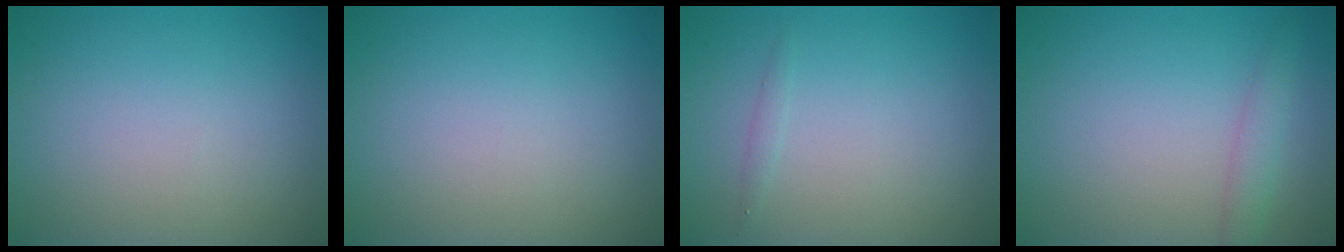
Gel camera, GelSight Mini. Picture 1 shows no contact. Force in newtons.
{"total": 0.0}
{"total": 0.6, "press": 0.6, "slide": 0.0}
{"total": 1.7, "press": 1.7, "slide": 0.1}